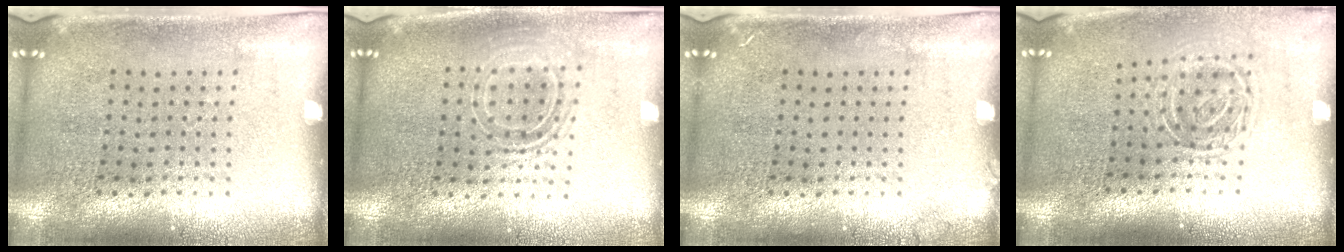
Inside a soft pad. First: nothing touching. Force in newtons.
{"total": 1.6, "press": 1.2, "slide": 1.0}
{"total": 0.6, "press": 0.5, "slide": 0.1}
{"total": 1.6, "press": 1.1, "slide": 1.1}